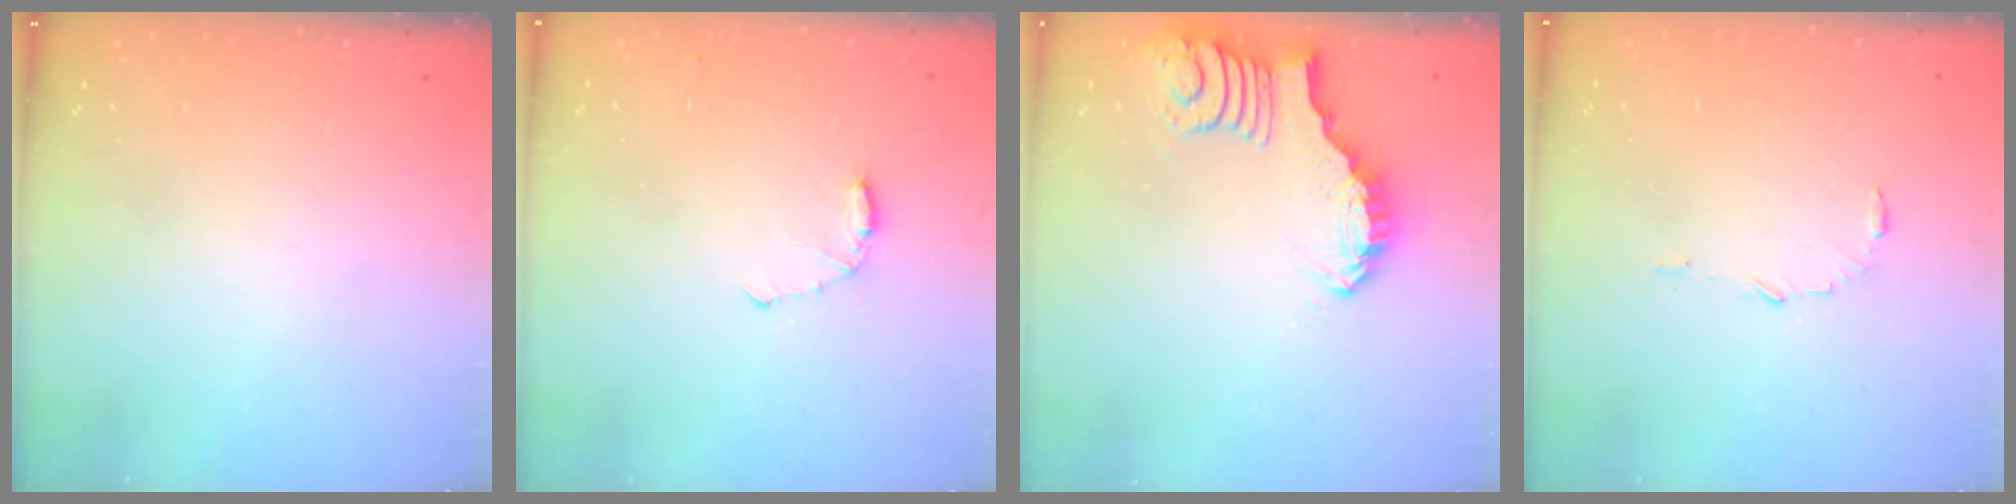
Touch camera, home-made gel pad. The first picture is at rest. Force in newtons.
{"total": 6.3, "press": 6.2, "slide": 0.5}
{"total": 1.9, "press": 1.8, "slide": 0.3}
{"total": 5.2, "press": 5.2, "slide": 0.5}